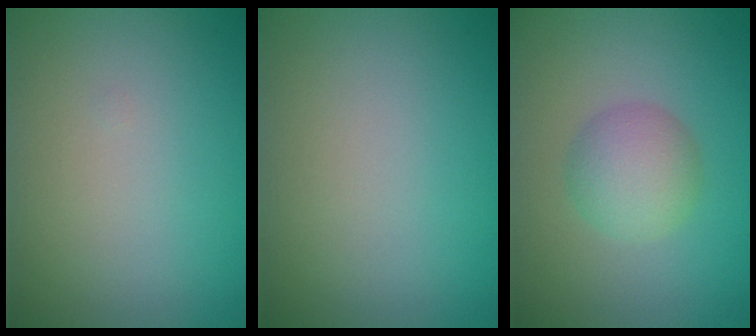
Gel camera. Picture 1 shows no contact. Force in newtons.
{"total": 0.0}
{"total": 3.4, "press": 3.4, "slide": 0.1}